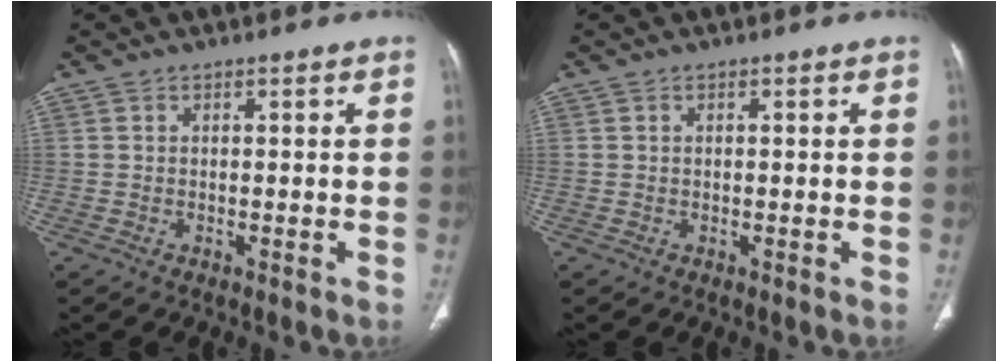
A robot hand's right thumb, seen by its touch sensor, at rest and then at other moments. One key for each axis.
{"total": 0.0}